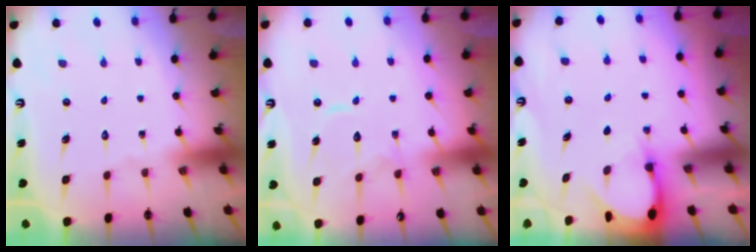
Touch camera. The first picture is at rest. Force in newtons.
{"total": 10.5, "press": 10.5, "slide": 0.9}
{"total": 3.1, "press": 3.1, "slide": 0.3}